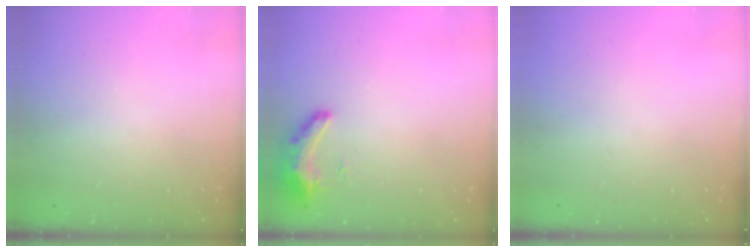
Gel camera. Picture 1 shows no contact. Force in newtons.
{"total": 17.3, "press": 10.6, "slide": 13.6}
{"total": 0.0}